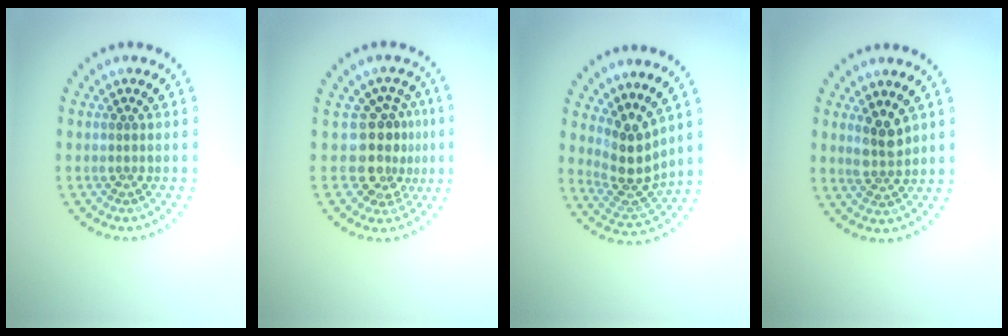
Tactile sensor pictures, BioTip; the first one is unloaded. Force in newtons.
{"total": 3.8, "press": 2.9, "slide": 2.4}
{"total": 3.6, "press": 2.7, "slide": 2.5}
{"total": 2.5, "press": 2.3, "slide": 1.0}